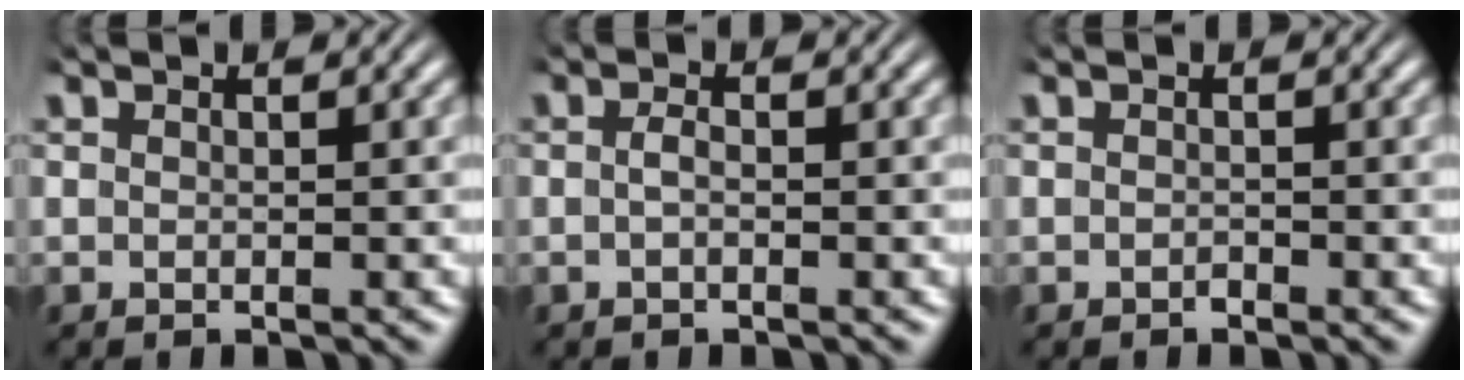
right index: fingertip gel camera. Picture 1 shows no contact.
{"total": 1.0, "force": [-0.5, 0.1, 0.8], "torque": [-0.021, -0.006, -0.007]}
{"total": 0.6, "force": [-0.6, -0.2, 0.0], "torque": [-0.003, -0.007, -0.007]}